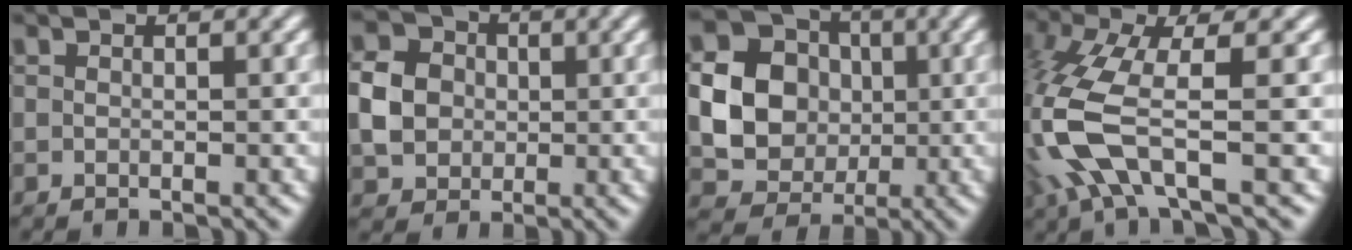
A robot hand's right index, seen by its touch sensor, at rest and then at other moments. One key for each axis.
{"total": 4.6, "fx": 0.6, "fy": 3.8, "fz": 2.6, "tx": -0.048, "ty": -0.014, "tz": 0.018}
{"total": 18.7, "fx": 1.9, "fy": 17.0, "fz": 7.7, "tx": -0.184, "ty": -0.047, "tz": 0.027}
{"total": 5.8, "fx": -0.5, "fy": 1.8, "fz": 5.5, "tx": -0.153, "ty": -0.023, "tz": 0.004}